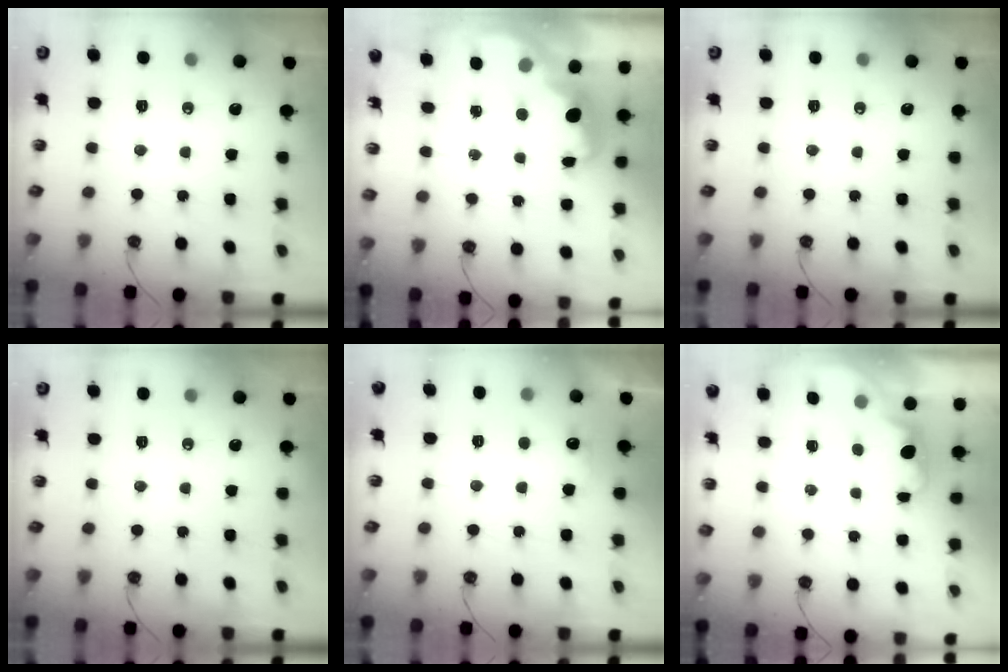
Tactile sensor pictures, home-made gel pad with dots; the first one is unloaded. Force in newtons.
{"total": 2.1, "press": 2.1, "slide": 0.6}
{"total": 0.0}
{"total": 0.0}
{"total": 5.2, "press": 5.2, "slide": 0.7}
{"total": 0.8, "press": 0.3, "slide": 0.7}